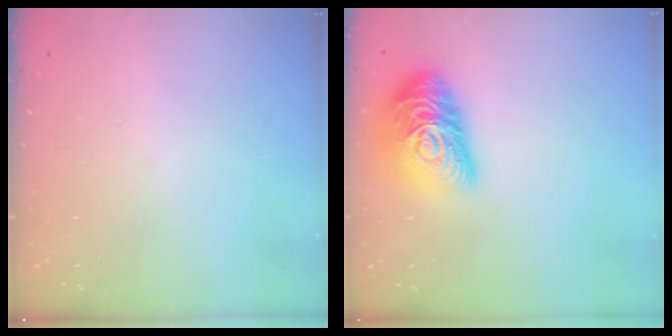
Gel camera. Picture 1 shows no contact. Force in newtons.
{"total": 17.2, "press": 17.2, "slide": 1.1}